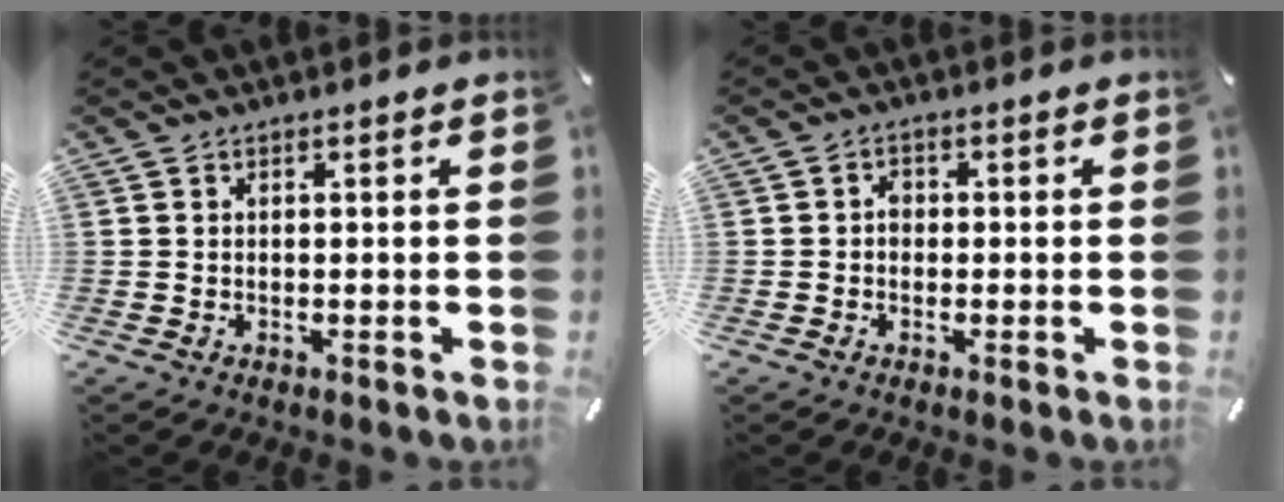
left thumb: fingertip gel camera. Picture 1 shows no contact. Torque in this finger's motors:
{"motor_torque": [0.10, 0.65, 0.05, -0.03, 0.01]}